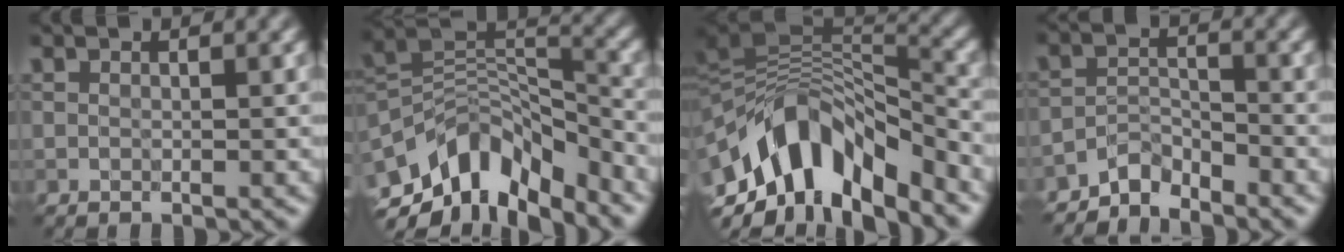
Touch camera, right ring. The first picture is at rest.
{"total": 9.8, "force": [-6.2, 4.5, 6.1], "torque": [-0.093, 0.007, -0.118]}
{"total": 12.5, "force": [-4.9, 6.3, 9.7], "torque": [-0.164, 0.011, -0.080]}
{"total": 2.8, "force": [-2.7, 0.6, 0.5], "torque": [-0.005, 0.008, -0.058]}